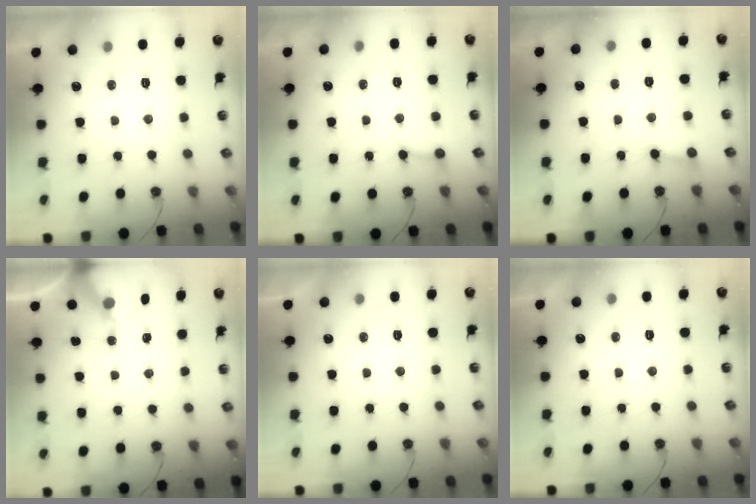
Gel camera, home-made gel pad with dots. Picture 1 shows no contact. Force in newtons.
{"total": 4.6, "press": 4.6, "slide": 0.4}
{"total": 2.5, "press": 2.5, "slide": 0.2}
{"total": 6.7, "press": 6.7, "slide": 0.4}
{"total": 0.0}
{"total": 0.0}